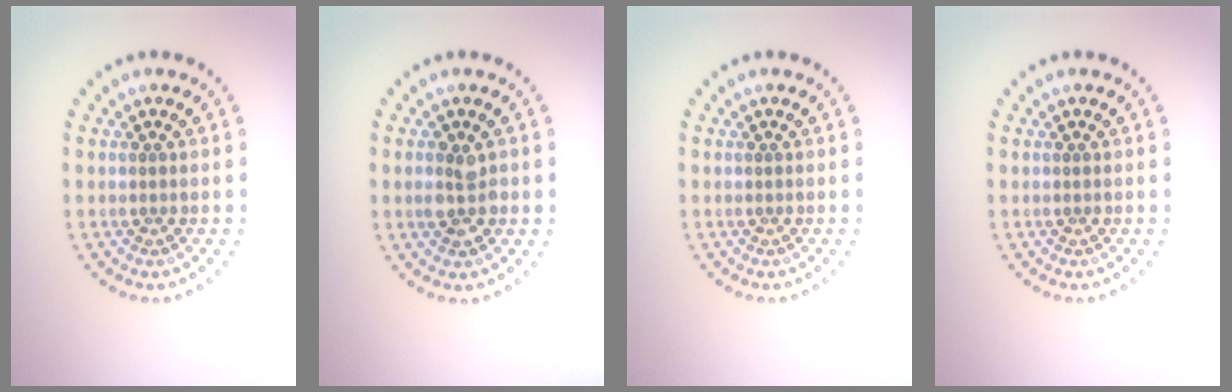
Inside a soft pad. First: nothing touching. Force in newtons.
{"total": 2.1, "press": 2.1, "slide": 0.1}
{"total": 0.0}
{"total": 0.0}